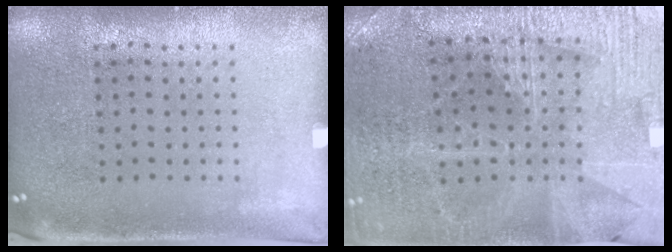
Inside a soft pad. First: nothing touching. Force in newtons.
{"total": 3.0, "press": 2.9, "slide": 0.5}